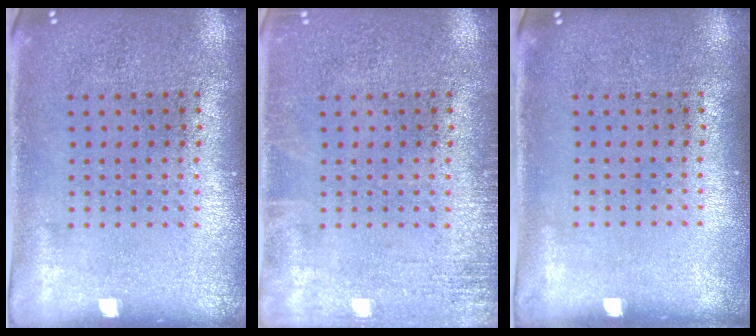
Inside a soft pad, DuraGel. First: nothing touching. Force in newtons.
{"total": 1.5, "press": 1.5, "slide": 0.2}
{"total": 0.0}